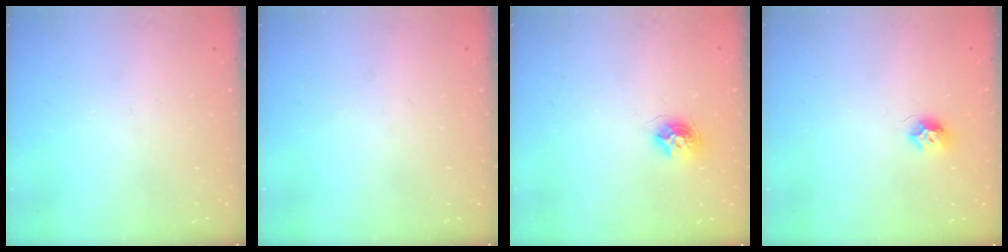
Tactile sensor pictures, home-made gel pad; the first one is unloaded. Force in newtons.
{"total": 0.0}
{"total": 9.1, "press": 9.1, "slide": 0.3}
{"total": 7.4, "press": 7.4, "slide": 0.3}